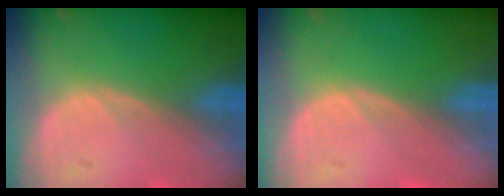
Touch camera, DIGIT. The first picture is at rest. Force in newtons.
{"total": 0.0}